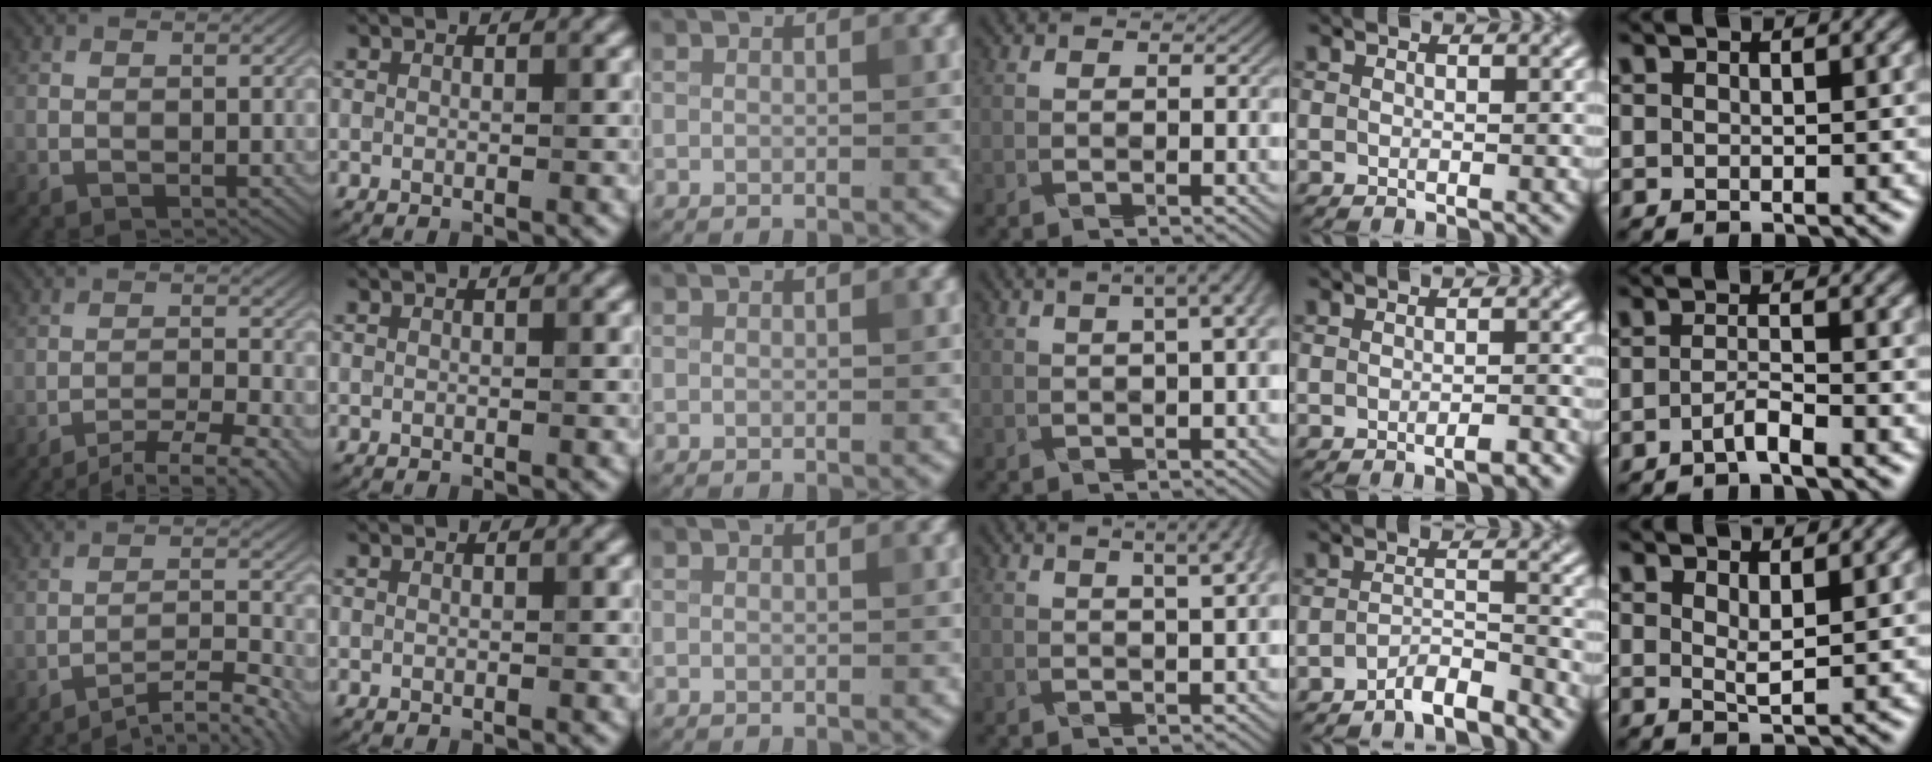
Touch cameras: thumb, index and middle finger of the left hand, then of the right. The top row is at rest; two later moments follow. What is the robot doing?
{"motion": "pour", "object": "sugar"}